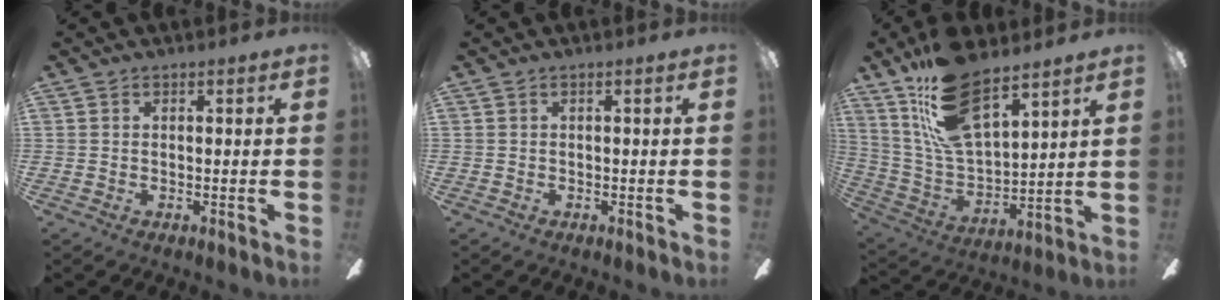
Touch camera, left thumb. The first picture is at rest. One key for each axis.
{"total": 0.0}
{"total": 19.2, "fx": 13.0, "fy": 7.9, "fz": 11.7, "tx": -0.245, "ty": -0.068, "tz": 0.233}